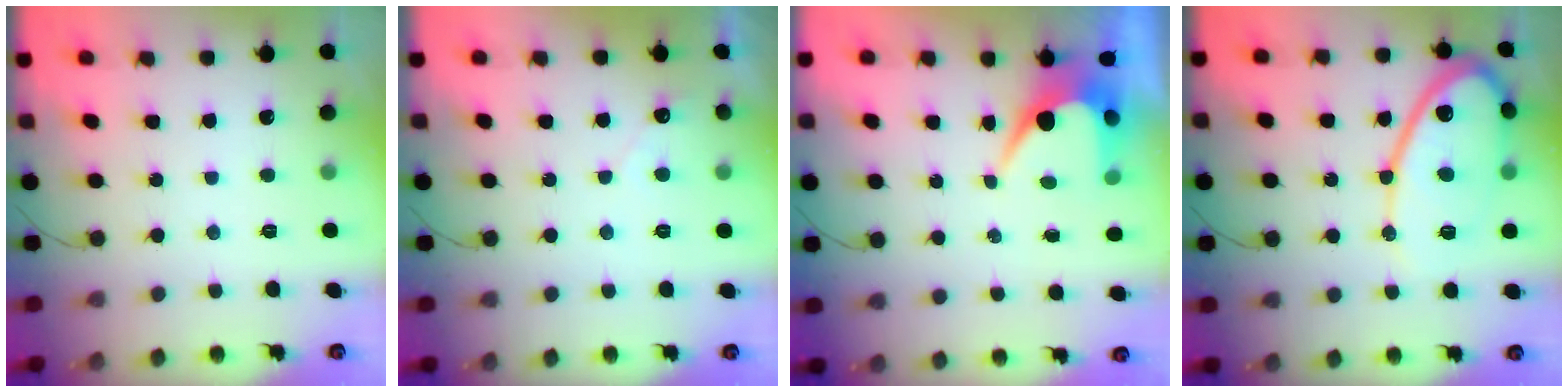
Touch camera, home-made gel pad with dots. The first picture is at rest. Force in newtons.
{"total": 2.8, "press": 2.8, "slide": 0.2}
{"total": 7.4, "press": 7.4, "slide": 0.3}
{"total": 14.9, "press": 14.8, "slide": 1.3}